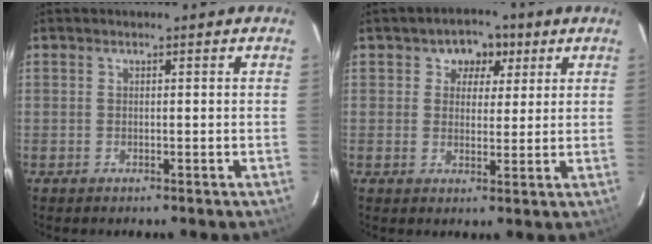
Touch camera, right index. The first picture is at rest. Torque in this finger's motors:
{"motor_torque": [0.09, 0.07, 0.05, 0.02]}